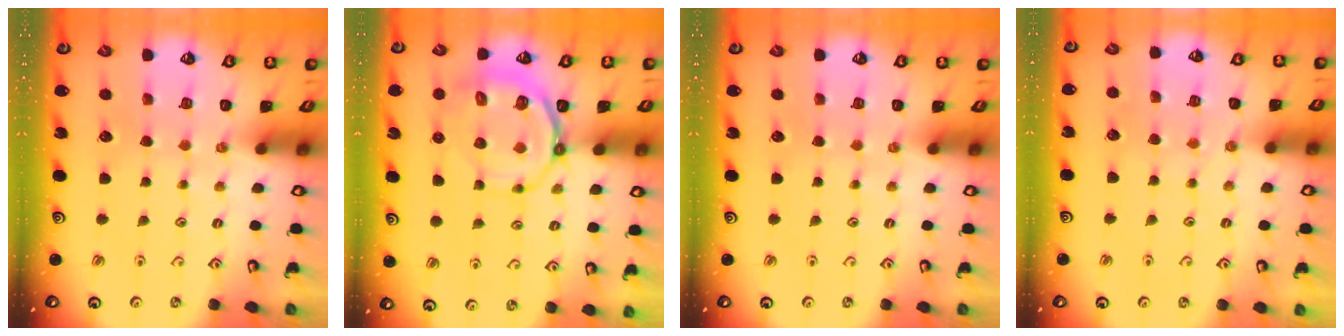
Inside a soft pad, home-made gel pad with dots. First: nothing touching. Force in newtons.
{"total": 8.8, "press": 8.3, "slide": 3.0}
{"total": 0.0}
{"total": 4.0, "press": 4.0, "slide": 0.2}